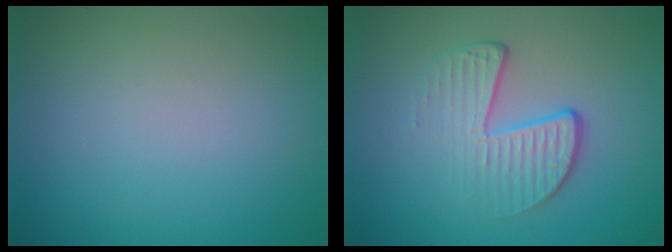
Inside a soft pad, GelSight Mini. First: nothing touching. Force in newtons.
{"total": 4.3, "press": 2.7, "slide": 3.3}